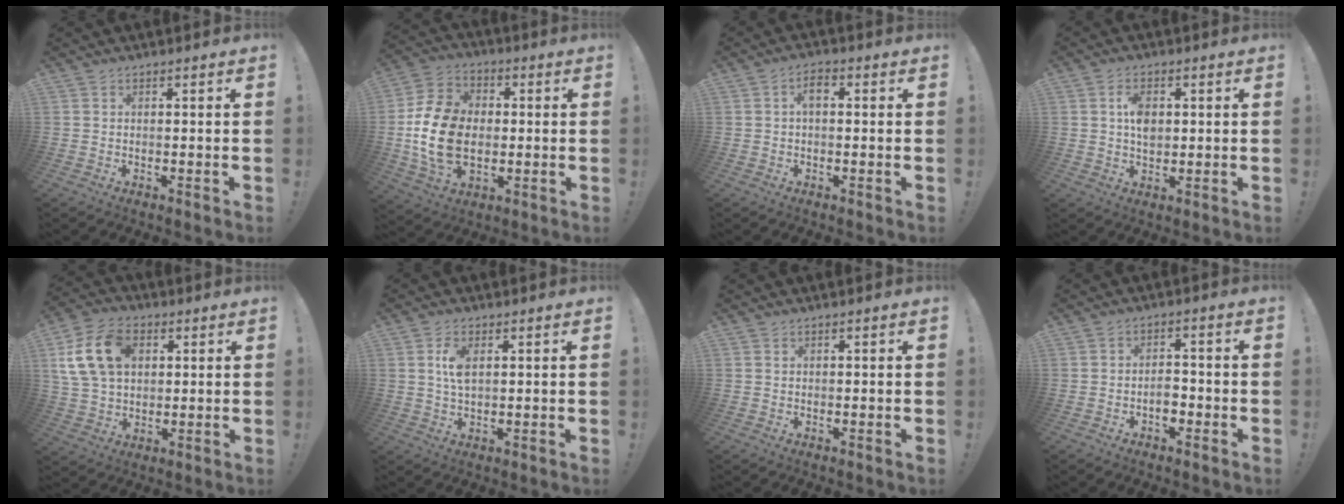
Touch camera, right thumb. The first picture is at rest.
{"total": 19.0, "force": [-1.6, 13.9, 12.9], "torque": [-0.239, 0.020, -0.022]}
{"total": 3.3, "force": [0.3, 1.7, 2.8], "torque": [-0.052, 0.011, 0.003]}
{"total": 5.9, "force": [0.9, 3.6, 4.5], "torque": [-0.058, -0.002, 0.013]}
{"total": 15.9, "force": [5.1, 11.2, 10.1], "torque": [-0.188, -0.004, 0.099]}
{"total": 5.2, "force": [1.3, 2.5, 4.4], "torque": [-0.083, -0.003, 0.017]}
{"total": 0.0}
{"total": 4.3, "force": [-2.0, 2.6, 2.7], "torque": [-0.038, 0.006, -0.036]}